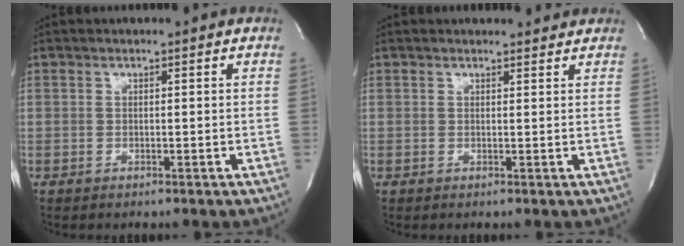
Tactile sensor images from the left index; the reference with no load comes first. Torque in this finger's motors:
{"motor_torque": [0.80, -0.97, 0.18, 0.01]}